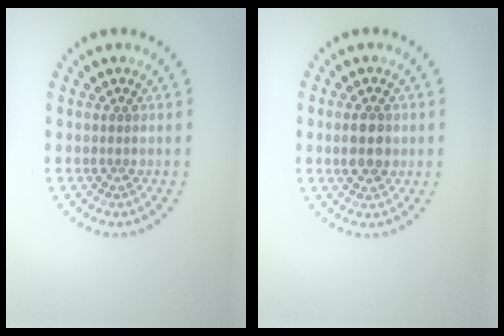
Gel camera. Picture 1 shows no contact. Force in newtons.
{"total": 2.8, "press": 2.8, "slide": 0.1}